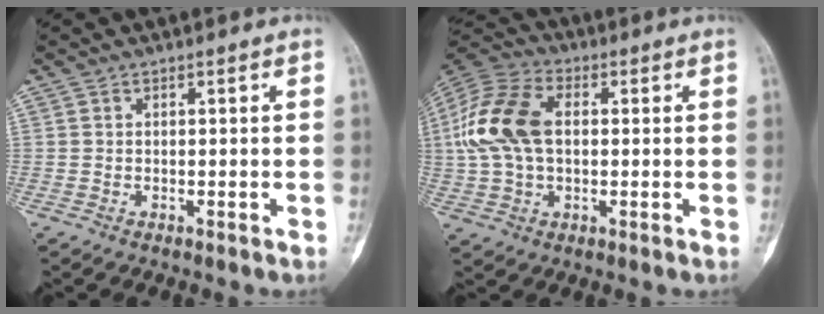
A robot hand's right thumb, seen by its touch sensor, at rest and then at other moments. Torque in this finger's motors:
{"motor_torque": [0.16, 2.00, 0.29, 0.11, 0.43]}